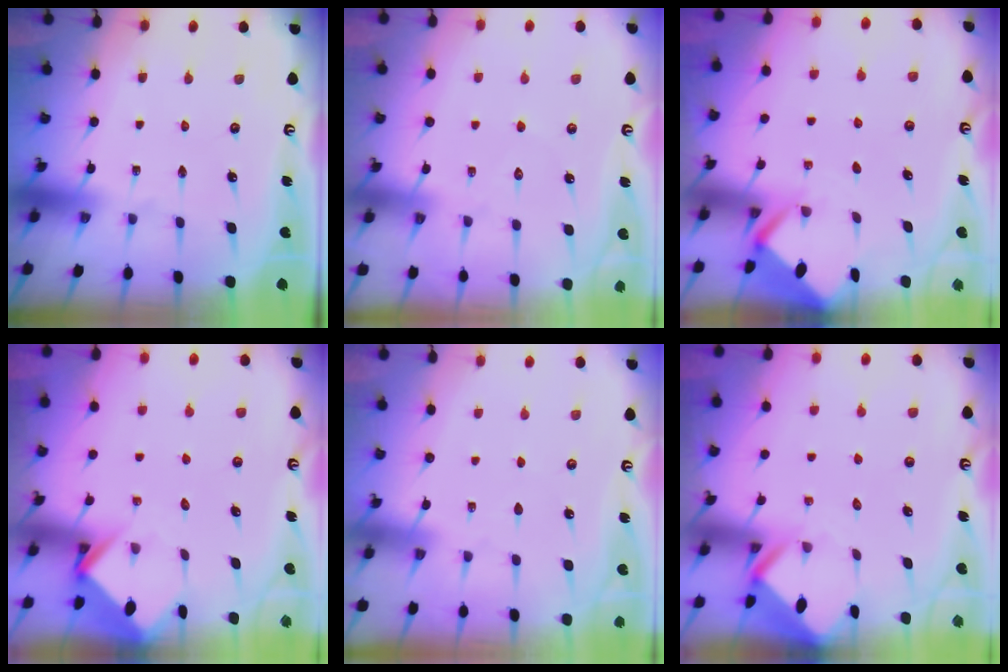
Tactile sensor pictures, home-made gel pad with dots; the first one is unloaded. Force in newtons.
{"total": 5.0, "press": 5.0, "slide": 0.6}
{"total": 2.5, "press": 2.5, "slide": 0.1}
{"total": 3.9, "press": 3.9, "slide": 0.3}
{"total": 3.0, "press": 3.0, "slide": 0.5}
{"total": 2.8, "press": 2.8, "slide": 0.2}